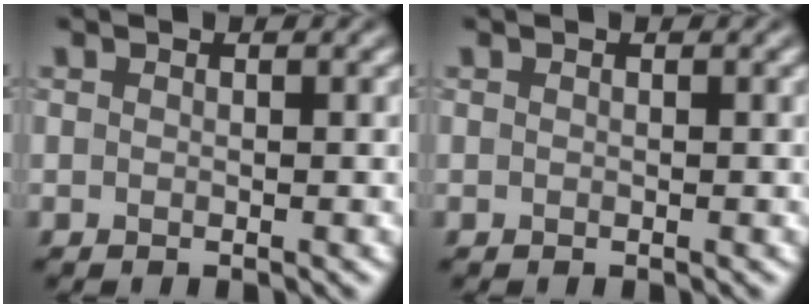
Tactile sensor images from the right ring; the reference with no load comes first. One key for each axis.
{"total": 0.0}